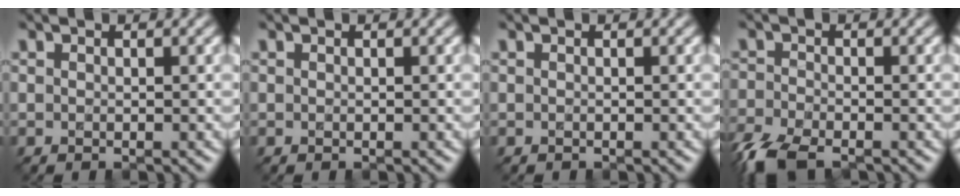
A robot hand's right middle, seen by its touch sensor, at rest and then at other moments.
{"total": 0.0}
{"total": 0.0}
{"total": 7.0, "force": [-5.6, 2.5, 3.5], "torque": [-0.084, -0.031, -0.110]}